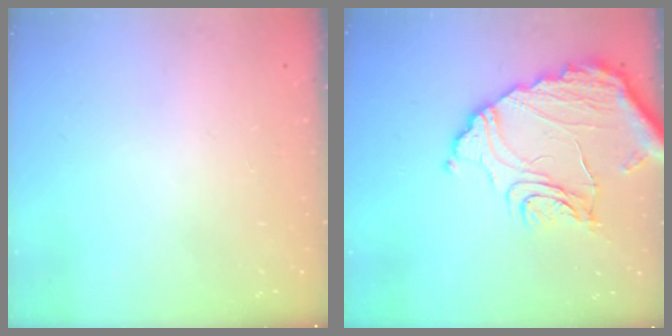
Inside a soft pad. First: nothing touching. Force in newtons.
{"total": 16.7, "press": 16.6, "slide": 1.5}